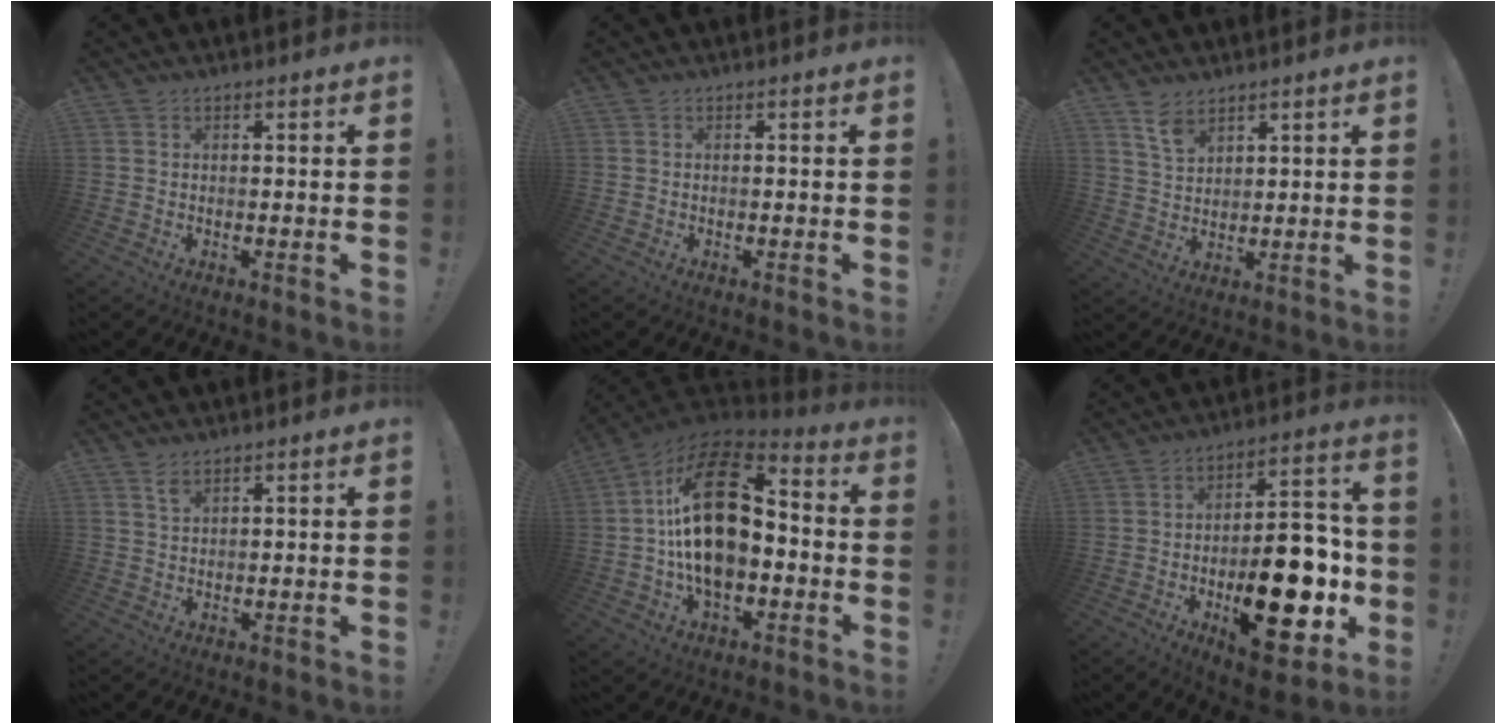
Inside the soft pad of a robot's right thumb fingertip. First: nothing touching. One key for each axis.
{"total": 0.0}
{"total": 6.5, "fx": 4.7, "fy": 3.4, "fz": 2.9, "tx": -0.048, "ty": -0.026, "tz": 0.087}
{"total": 2.3, "fx": 1.7, "fy": 1.0, "fz": 1.3, "tx": -0.013, "ty": -0.012, "tz": 0.029}
{"total": 24.7, "fx": 0.9, "fy": 14.6, "fz": 19.9, "tx": -0.365, "ty": 0.015, "tz": 0.022}
{"total": 24.9, "fx": -6.5, "fy": 12.2, "fz": 20.7, "tx": -0.280, "ty": 0.040, "tz": -0.081}